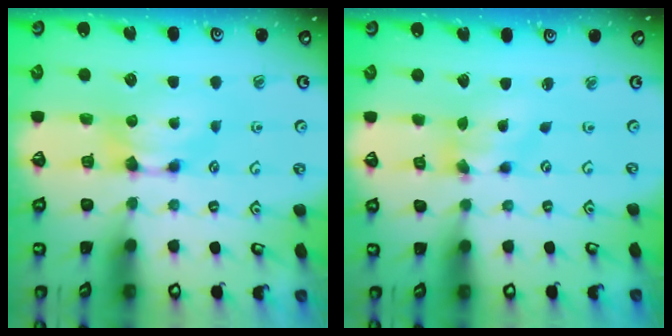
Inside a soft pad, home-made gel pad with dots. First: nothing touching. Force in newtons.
{"total": 2.8, "press": 2.4, "slide": 1.5}